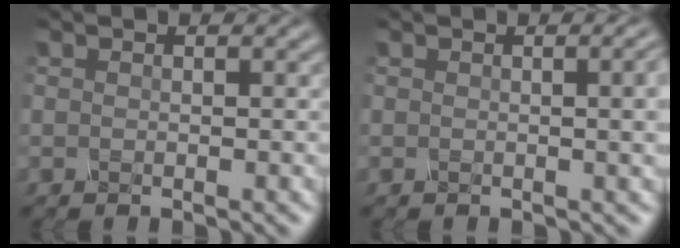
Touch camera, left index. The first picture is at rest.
{"total": 3.9, "force": [0.2, 1.5, 3.6], "torque": [-0.024, 0.011, 0.000]}